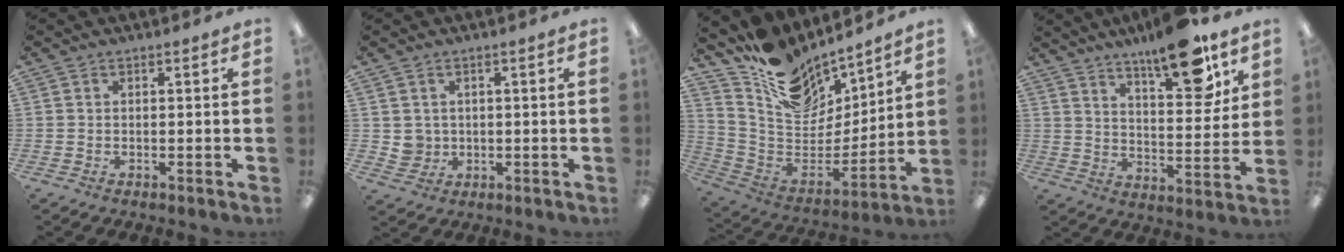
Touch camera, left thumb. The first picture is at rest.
{"total": 3.3, "force": [1.5, 3.0, 0.2], "torque": [-0.015, 0.000, 0.030]}
{"total": 14.8, "force": [12.1, 7.3, 4.4], "torque": [-0.100, -0.107, 0.223]}
{"total": 16.2, "force": [11.9, 4.8, 9.9], "torque": [-0.140, -0.074, 0.194]}